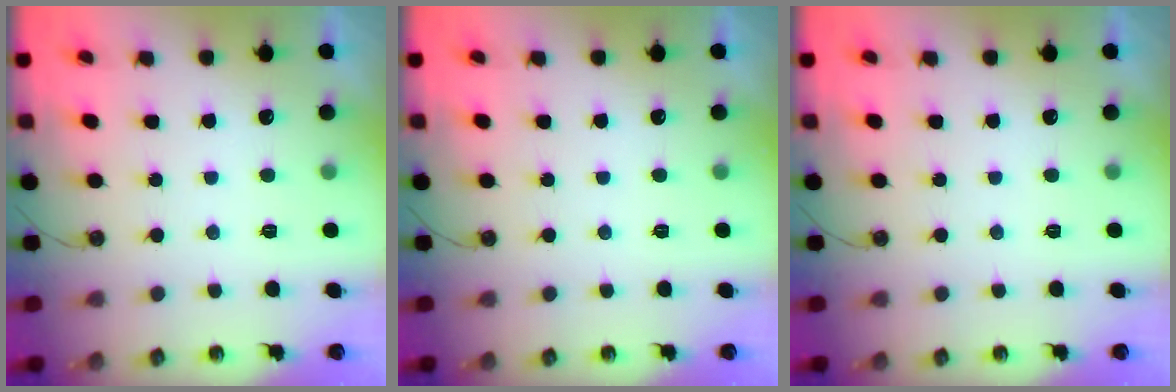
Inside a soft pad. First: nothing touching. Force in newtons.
{"total": 0.0}
{"total": 0.0}